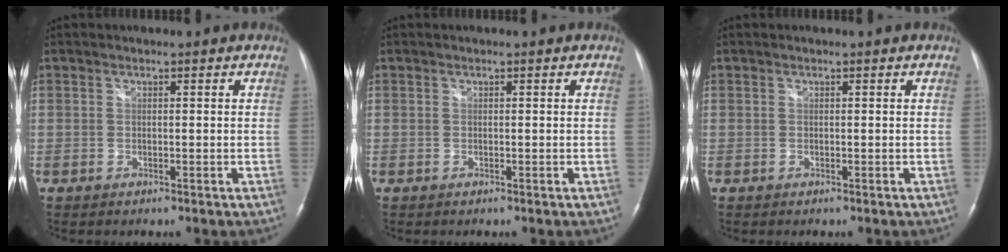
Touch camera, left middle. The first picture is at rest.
{"total": 0.0}
{"total": 0.0}